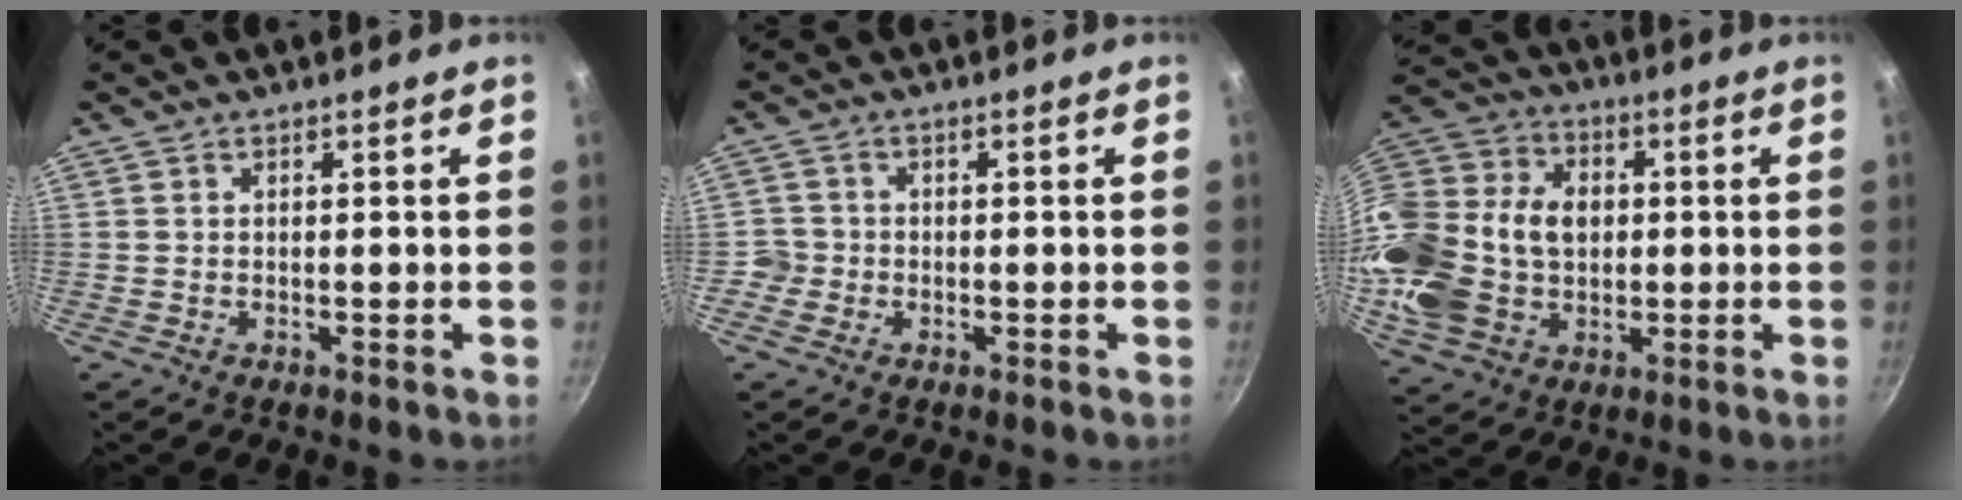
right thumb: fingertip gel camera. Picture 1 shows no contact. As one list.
[{"total": 2.6, "force": [-1.0, 2.4, 0.3], "torque": [0.012, 0.014, -0.020]}, {"total": 22.7, "force": [0.1, 17.4, 14.6], "torque": [-0.284, 0.033, 0.008]}]